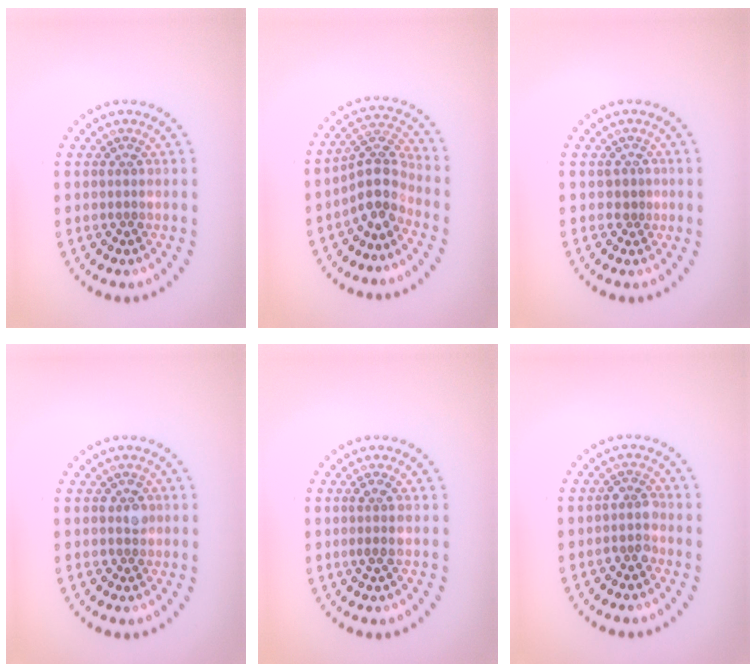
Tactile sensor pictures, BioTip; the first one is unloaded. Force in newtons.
{"total": 3.8, "press": 2.9, "slide": 2.4}
{"total": 0.8, "press": 0.5, "slide": 0.6}
{"total": 1.4, "press": 1.3, "slide": 0.6}
{"total": 1.4, "press": 1.2, "slide": 0.7}
{"total": 1.8, "press": 1.5, "slide": 0.9}